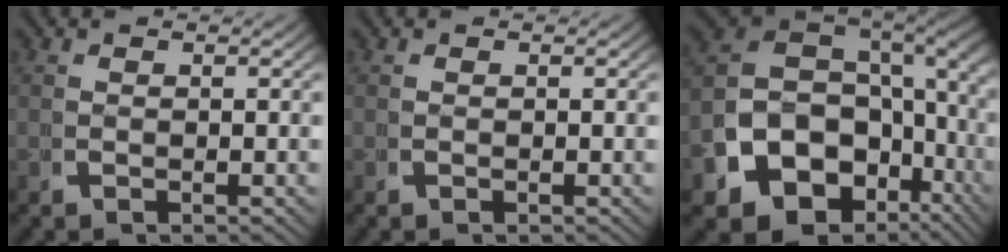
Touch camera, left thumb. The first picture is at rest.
{"total": 0.0}
{"total": 16.3, "force": [-3.2, 12.4, 10.0], "torque": [-0.214, -0.067, -0.027]}